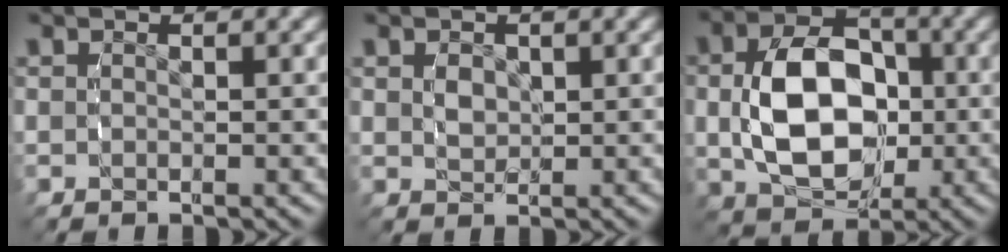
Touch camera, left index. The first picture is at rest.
{"total": 0.9, "force": [0.2, 0.8, 0.4], "torque": [-0.014, -0.007, 0.010]}
{"total": 8.9, "force": [-0.6, 6.3, 6.2], "torque": [-0.124, -0.016, -0.007]}